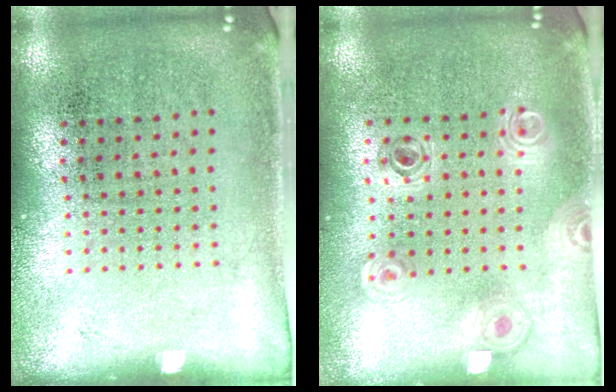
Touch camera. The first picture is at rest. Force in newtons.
{"total": 0.9, "press": 0.9, "slide": 0.1}